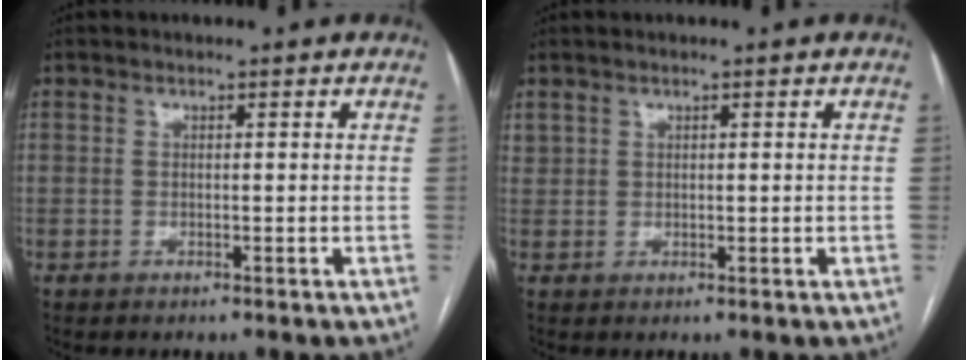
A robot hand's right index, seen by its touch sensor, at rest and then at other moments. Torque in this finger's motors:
{"motor_torque": [-0.23, 0.21, 0.02, 0.00]}